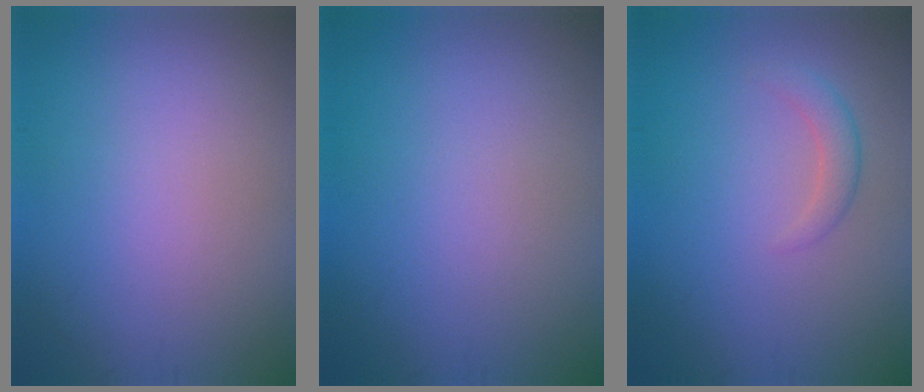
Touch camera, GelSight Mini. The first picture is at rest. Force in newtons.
{"total": 0.0}
{"total": 1.6, "press": 1.6, "slide": 0.1}